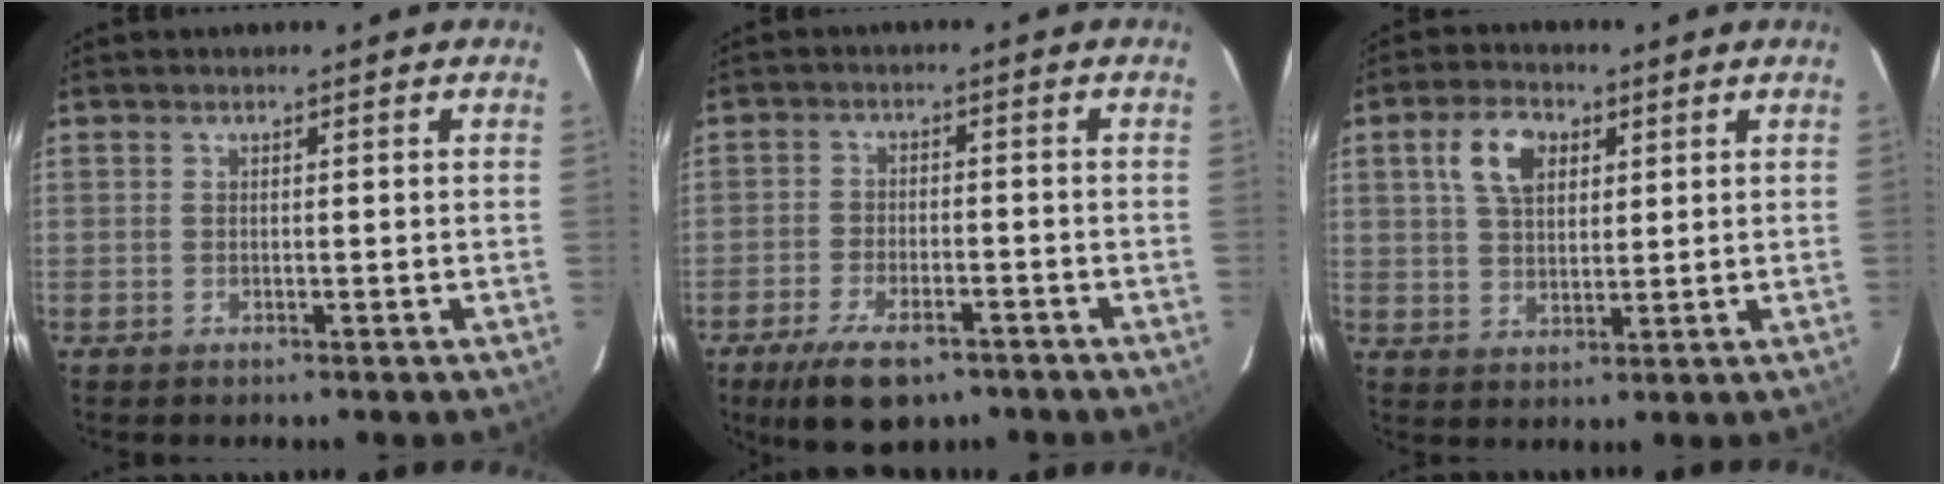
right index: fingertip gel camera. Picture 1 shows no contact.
{"total": 10.9, "force": [-7.6, 4.5, 6.5], "torque": [-0.147, -0.018, -0.122]}
{"total": 7.5, "force": [3.0, 4.5, 5.2], "torque": [-0.099, 0.023, 0.056]}